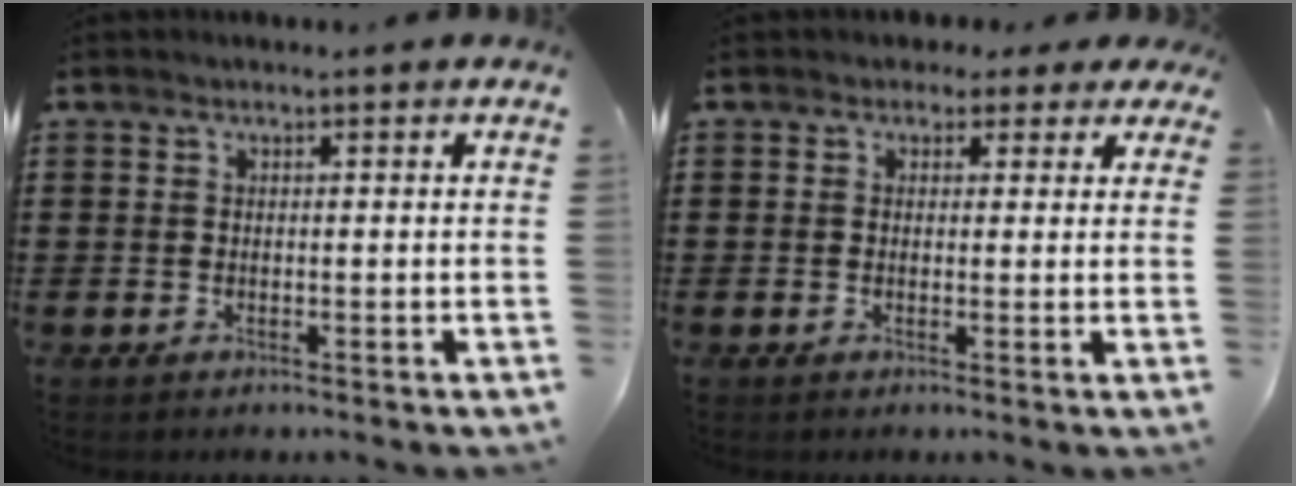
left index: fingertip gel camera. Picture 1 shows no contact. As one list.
[{"total": 2.1, "force": [1.1, 1.6, 0.6], "torque": [-0.020, 0.010, 0.020]}]